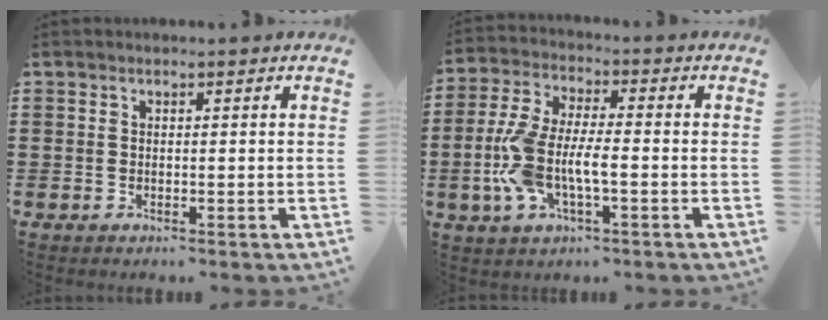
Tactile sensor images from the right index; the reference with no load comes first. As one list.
[{"total": 8.1, "force": [-2.1, 3.2, 7.1], "torque": [-0.185, -0.017, -0.051]}]